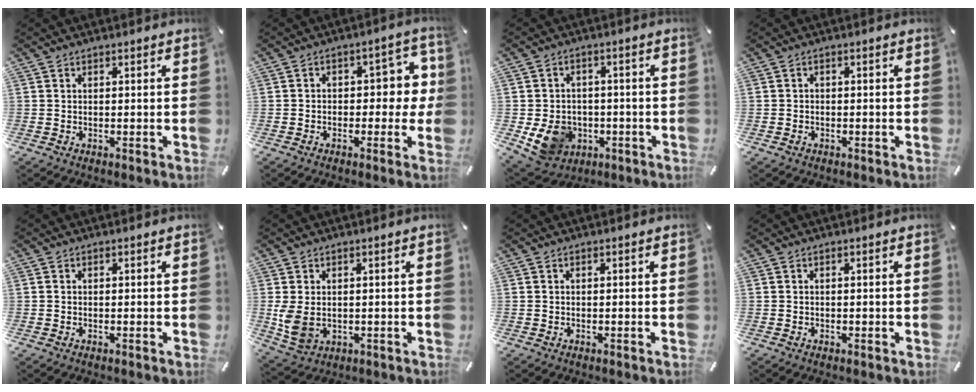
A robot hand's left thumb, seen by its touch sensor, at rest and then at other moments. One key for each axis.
{"total": 8.0, "fx": 0.0, "fy": 5.0, "fz": 6.3, "tx": -0.074, "ty": 0.003, "tz": -0.005}
{"total": 9.6, "fx": -2.5, "fy": 8.3, "fz": 4.2, "tx": -0.097, "ty": 0.011, "tz": -0.042}
{"total": 1.1, "fx": -0.5, "fy": 0.9, "fz": 0.4, "tx": -0.009, "ty": 0.003, "tz": -0.014}
{"total": 0.0}
{"total": 6.2, "fx": 0.1, "fy": 4.7, "fz": 4.1, "tx": -0.101, "ty": -0.007, "tz": 0.002}
{"total": 0.0}
{"total": 0.0}